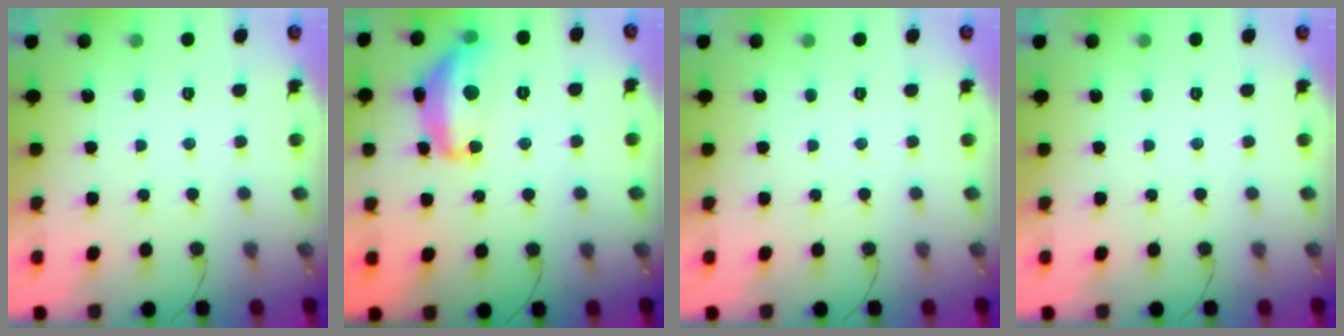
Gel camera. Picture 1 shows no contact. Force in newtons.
{"total": 14.1, "press": 14.1, "slide": 0.8}
{"total": 0.0}
{"total": 0.0}